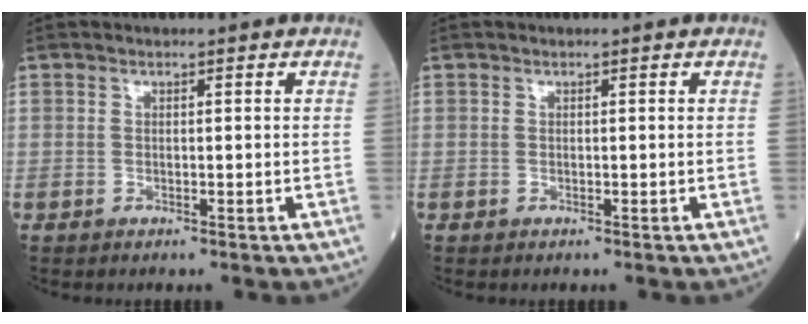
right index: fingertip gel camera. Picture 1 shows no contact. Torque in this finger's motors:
{"motor_torque": [0.00, 0.00, 0.00, 0.00]}